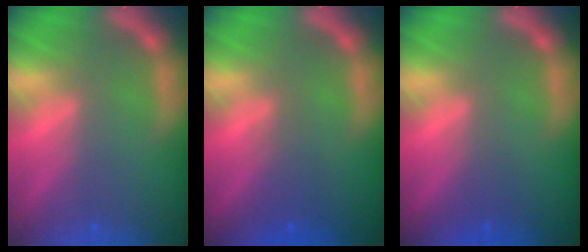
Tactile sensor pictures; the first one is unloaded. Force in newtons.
{"total": 1.9}
{"total": 0.9}